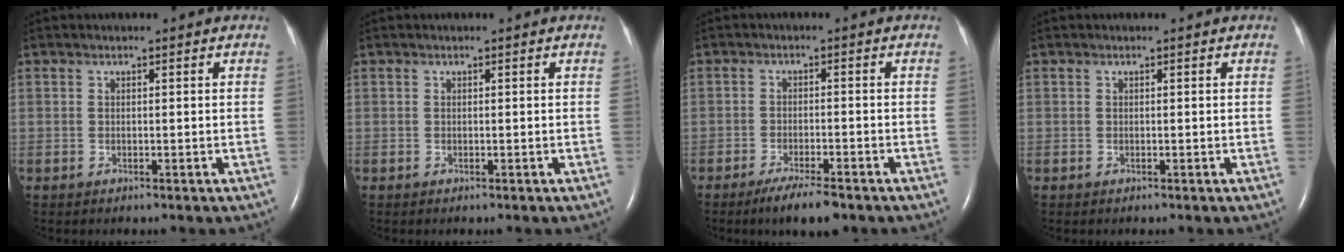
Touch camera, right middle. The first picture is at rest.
{"total": 0.0}
{"total": 5.7, "force": [-4.1, 0.8, 3.8], "torque": [-0.070, -0.012, -0.066]}
{"total": 0.0}